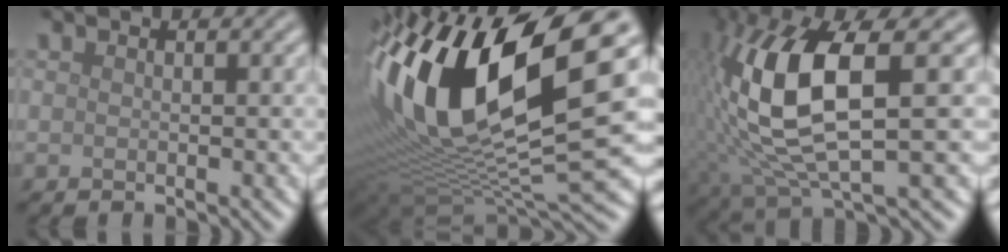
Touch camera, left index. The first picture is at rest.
{"total": 16.8, "force": [3.8, 7.1, 14.8], "torque": [-0.286, 0.012, 0.055]}
{"total": 11.7, "force": [1.5, 4.0, 10.9], "torque": [-0.229, -0.001, 0.032]}